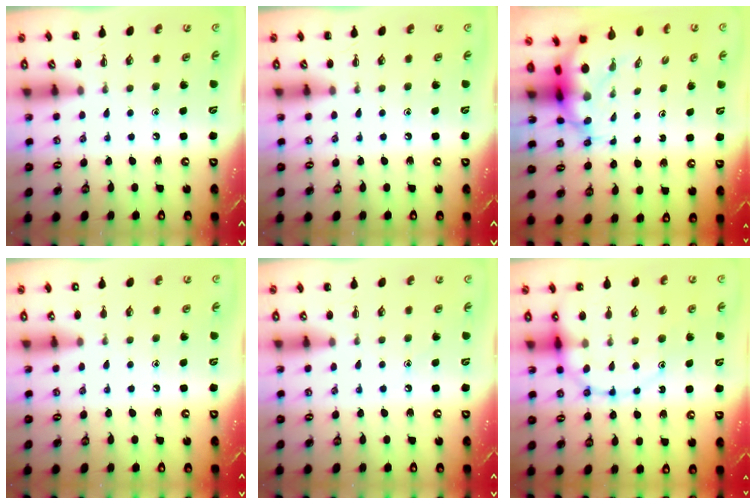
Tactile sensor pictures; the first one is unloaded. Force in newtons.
{"total": 0.0}
{"total": 7.3, "press": 7.0, "slide": 1.9}
{"total": 6.2, "press": 5.9, "slide": 1.9}
{"total": 6.8, "press": 6.6, "slide": 1.8}
{"total": 14.1, "press": 13.8, "slide": 2.9}